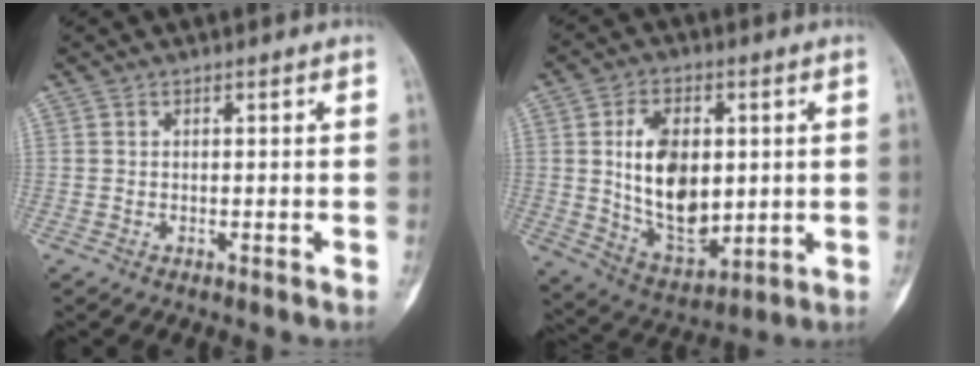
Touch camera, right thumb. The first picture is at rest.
{"total": 15.7, "force": [1.7, 9.8, 12.2], "torque": [-0.176, -0.014, 0.042]}